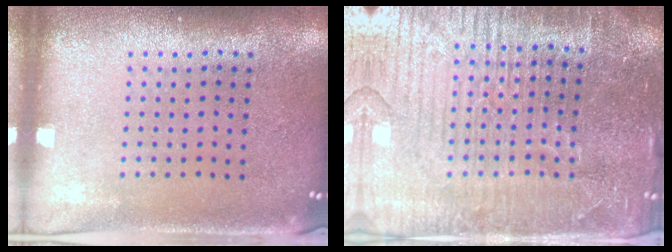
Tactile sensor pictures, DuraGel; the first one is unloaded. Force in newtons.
{"total": 5.1, "press": 4.7, "slide": 2.0}